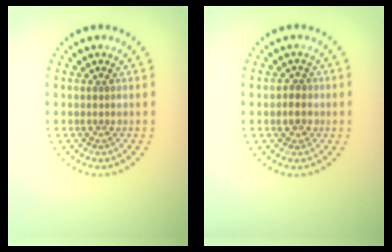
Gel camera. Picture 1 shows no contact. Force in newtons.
{"total": 1.2, "press": 1.1, "slide": 0.5}